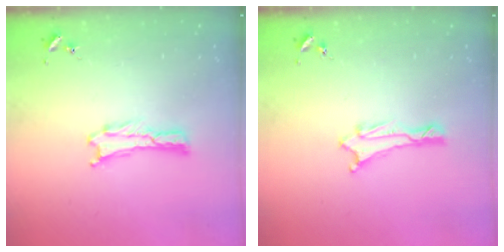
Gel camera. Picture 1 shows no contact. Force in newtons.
{"total": 1.0, "press": 1.0, "slide": 0.2}